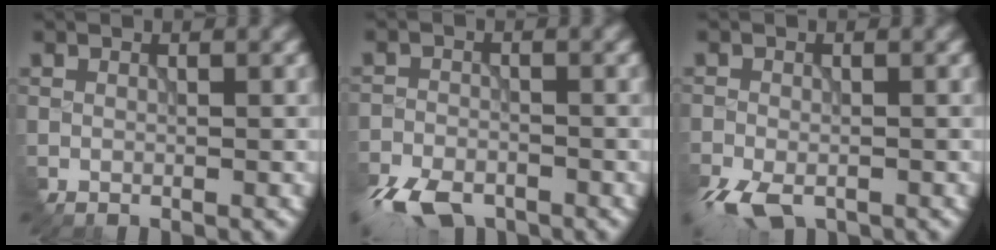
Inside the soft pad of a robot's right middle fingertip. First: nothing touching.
{"total": 5.9, "force": [-4.7, 2.4, 2.7], "torque": [-0.054, -0.027, -0.094]}
{"total": 4.4, "force": [-2.9, 1.9, 2.7], "torque": [-0.055, -0.014, -0.056]}